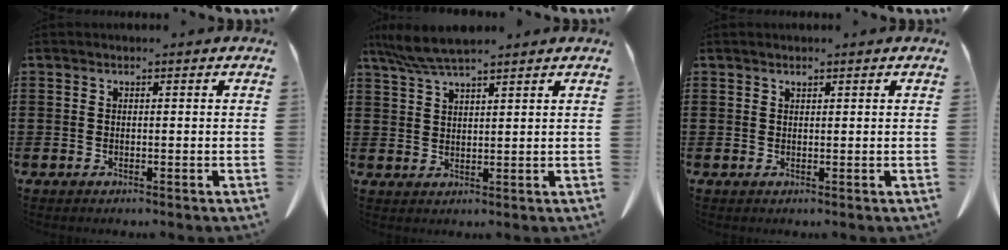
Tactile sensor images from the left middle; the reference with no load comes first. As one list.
[{"total": 5.6, "force": [4.6, 0.5, 3.1], "torque": [-0.071, -0.008, 0.085]}, {"total": 0.5, "force": [0.4, 0.1, 0.3], "torque": [-0.007, -0.001, 0.008]}]